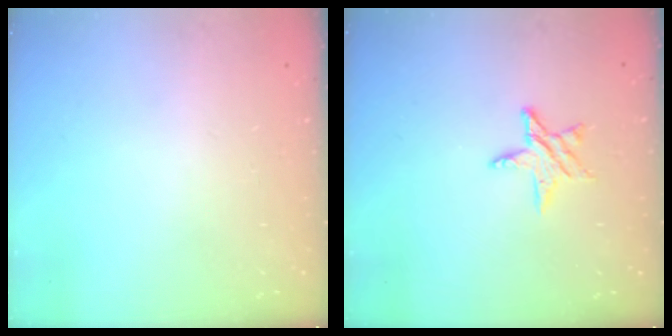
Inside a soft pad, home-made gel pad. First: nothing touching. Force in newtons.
{"total": 7.9, "press": 7.9, "slide": 0.6}